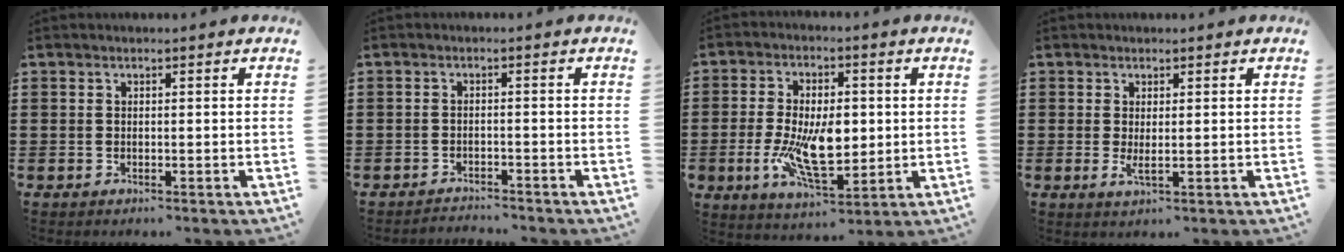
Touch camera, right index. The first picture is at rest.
{"total": 1.9, "force": [-1.9, 0.1, -0.1], "torque": [-0.005, 0.001, -0.041]}
{"total": 11.4, "force": [-0.9, 5.3, 10.0], "torque": [-0.197, -0.009, -0.013]}
{"total": 1.9, "force": [0.6, 0.2, 1.8], "torque": [-0.037, -0.006, 0.012]}